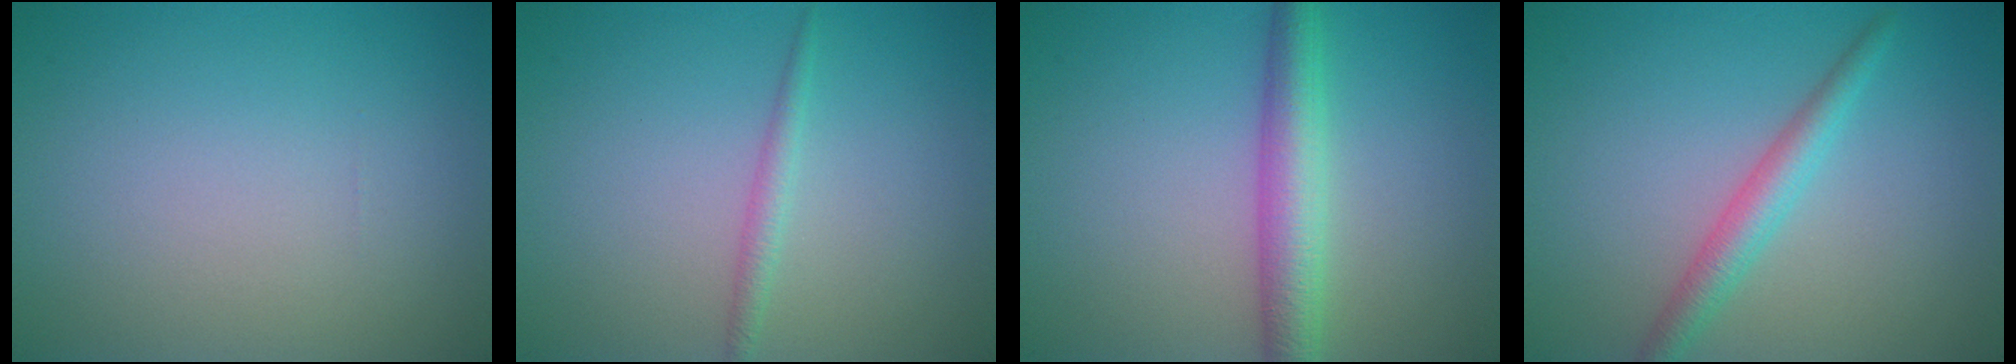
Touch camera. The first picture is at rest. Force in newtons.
{"total": 1.3, "press": 1.3, "slide": 0.0}
{"total": 4.2, "press": 4.2, "slide": 0.0}
{"total": 2.7, "press": 2.7, "slide": 0.1}